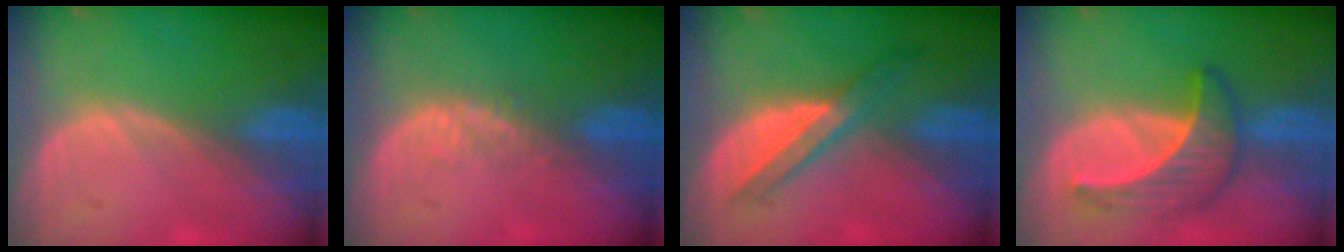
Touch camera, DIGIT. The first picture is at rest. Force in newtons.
{"total": 2.5, "press": 1.9, "slide": 1.7}
{"total": 5.8, "press": 5.3, "slide": 2.3}
{"total": 6.8, "press": 6.1, "slide": 3.0}